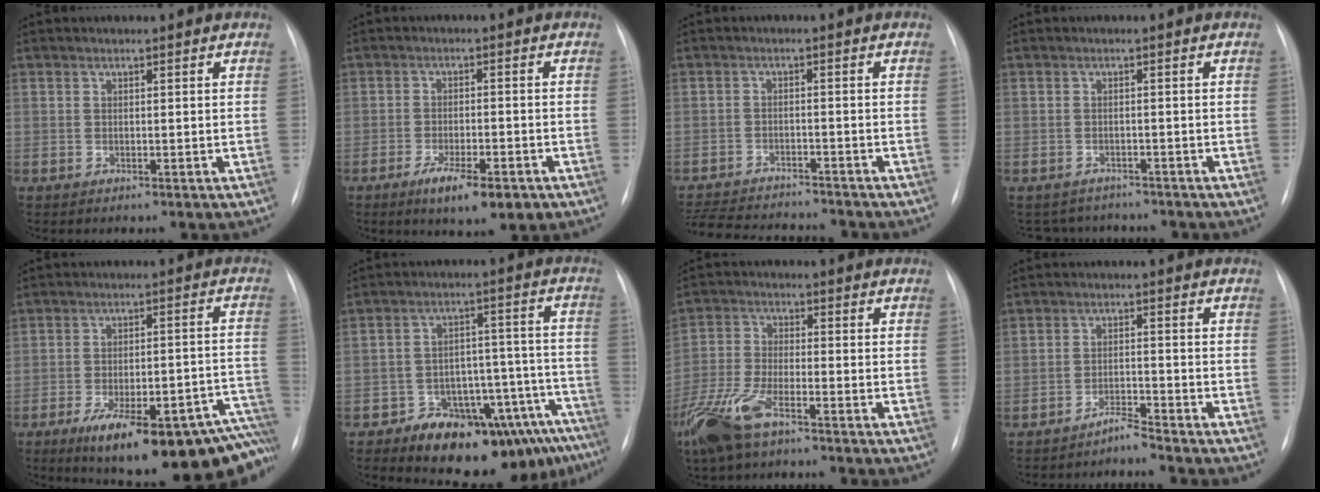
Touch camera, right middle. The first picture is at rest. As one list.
[{"total": 7.5, "force": [-4.3, 2.1, 5.8], "torque": [-0.092, -0.009, -0.061]}, {"total": 13.8, "force": [-12.8, 2.7, 4.5], "torque": [-0.098, -0.006, -0.183]}, {"total": 5.1, "force": [-4.7, 1.9, 0.0], "torque": [0.002, 0.008, -0.060]}, {"total": 23.6, "force": [-16.8, 5.9, 15.5], "torque": [-0.129, 0.028, -0.222]}, {"total": 17.1, "force": [-12.1, 6.9, 9.9], "torque": [-0.065, 0.067, -0.159]}, {"total": 10.8, "force": [-7.0, 3.3, 7.5], "torque": [-0.168, -0.019, -0.136]}, {"total": 2.6, "force": [-2.5, -0.6, 0.1], "torque": [0.001, -0.012, -0.045]}]